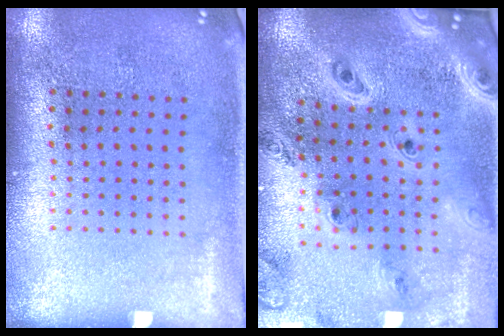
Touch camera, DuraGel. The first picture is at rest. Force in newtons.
{"total": 2.5, "press": 2.2, "slide": 1.2}